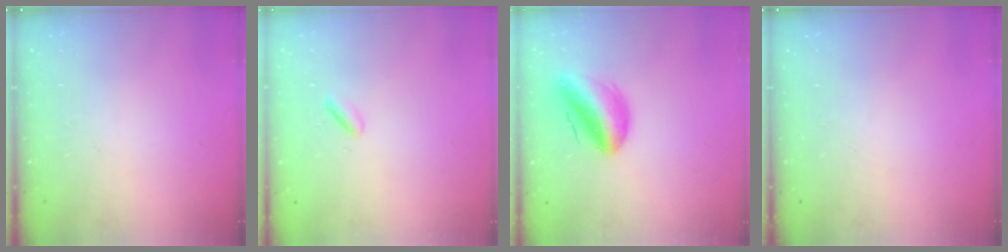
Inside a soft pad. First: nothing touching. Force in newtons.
{"total": 1.1, "press": 0.9, "slide": 0.7}
{"total": 12.4, "press": 11.9, "slide": 3.5}
{"total": 0.0}